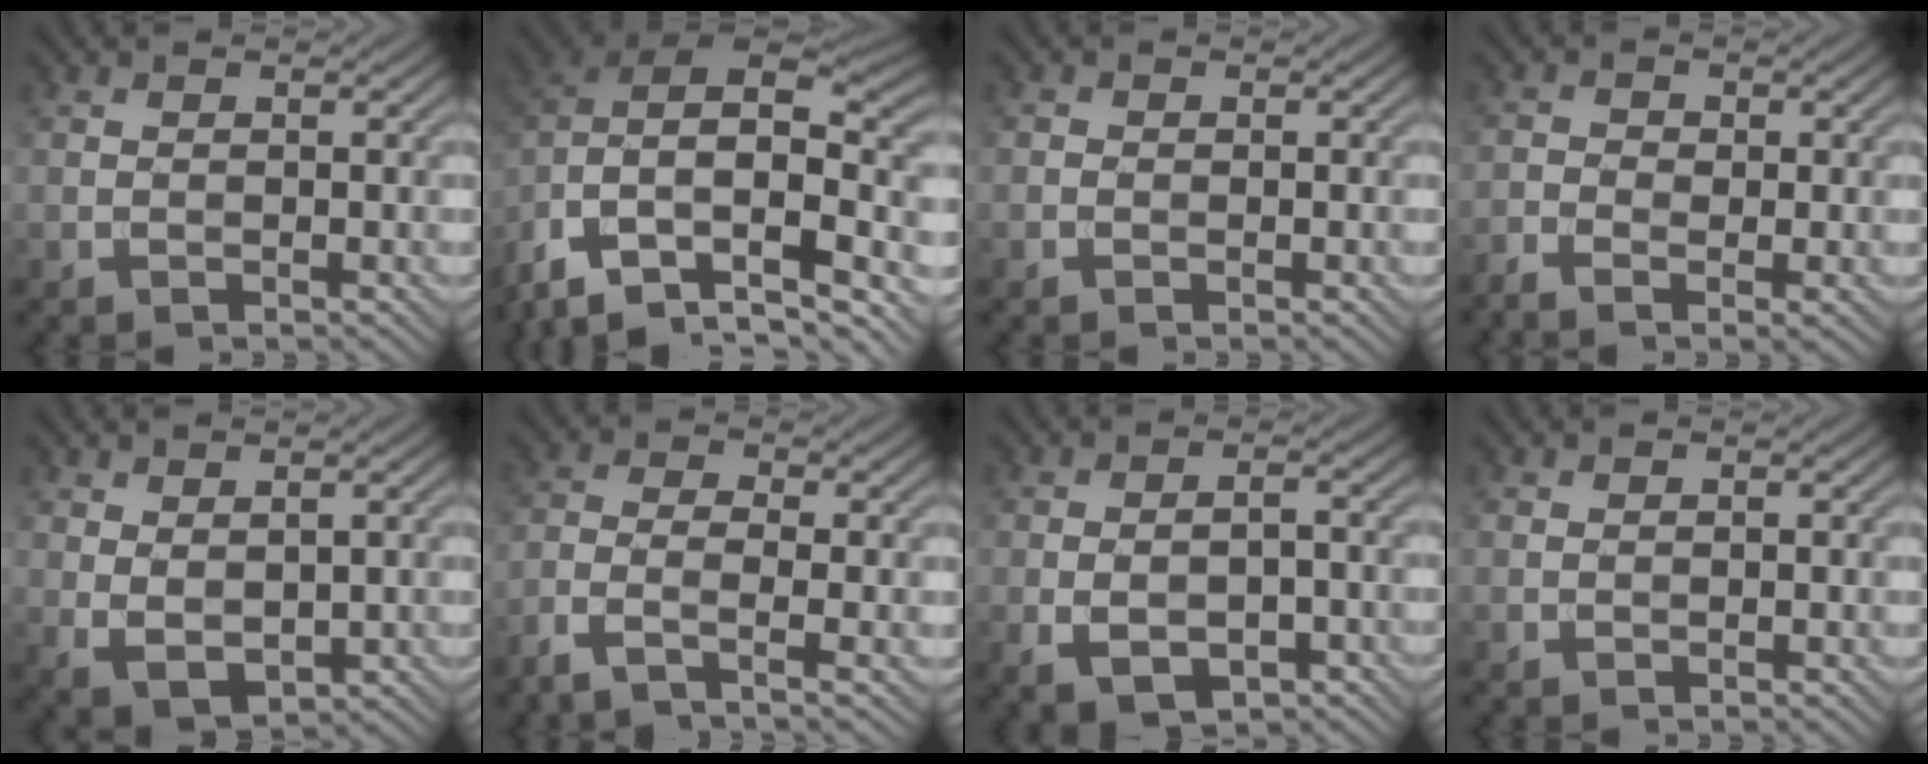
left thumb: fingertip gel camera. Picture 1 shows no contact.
{"total": 15.7, "force": [-7.2, 10.4, 9.4], "torque": [-0.222, -0.031, -0.107]}
{"total": 0.6, "force": [-0.3, 0.5, 0.1], "torque": [-0.002, -0.002, -0.007]}
{"total": 3.2, "force": [-1.9, 1.4, 2.1], "torque": [-0.044, -0.006, -0.040]}
{"total": 3.4, "force": [0.7, 2.1, 2.5], "torque": [-0.060, -0.012, 0.023]}
{"total": 4.8, "force": [-3.0, 1.0, 3.6], "torque": [-0.077, -0.006, -0.070]}
{"total": 6.4, "force": [-2.6, 3.6, 4.6], "torque": [-0.074, -0.008, -0.037]}
{"total": 0.0}